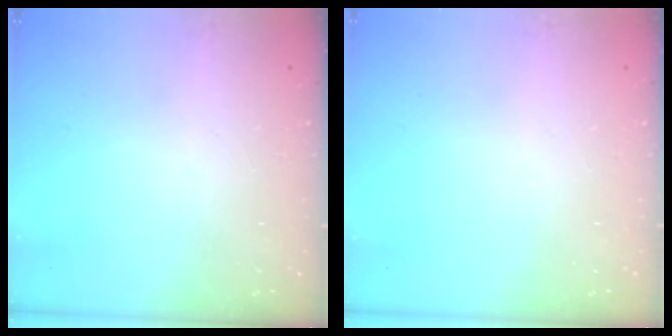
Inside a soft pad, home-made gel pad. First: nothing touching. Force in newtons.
{"total": 0.0}